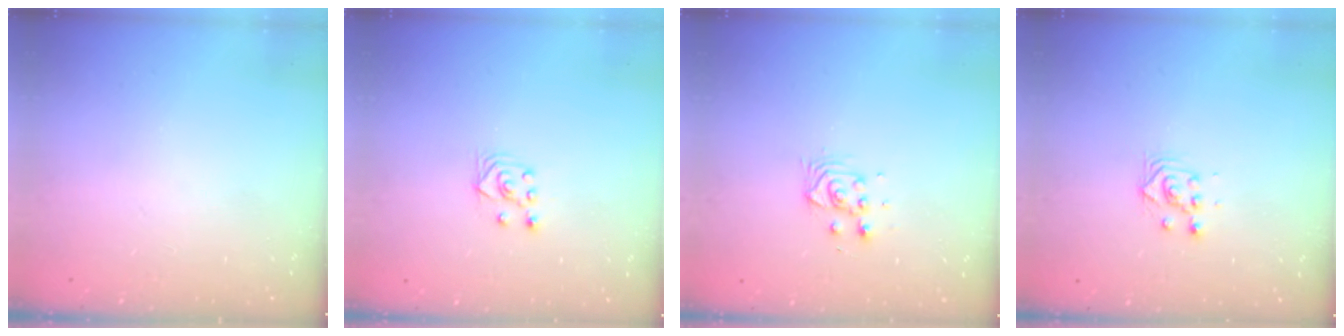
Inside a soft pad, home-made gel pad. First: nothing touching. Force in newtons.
{"total": 2.6, "press": 2.5, "slide": 1.0}
{"total": 3.9, "press": 3.8, "slide": 0.6}
{"total": 2.8, "press": 2.8, "slide": 0.1}